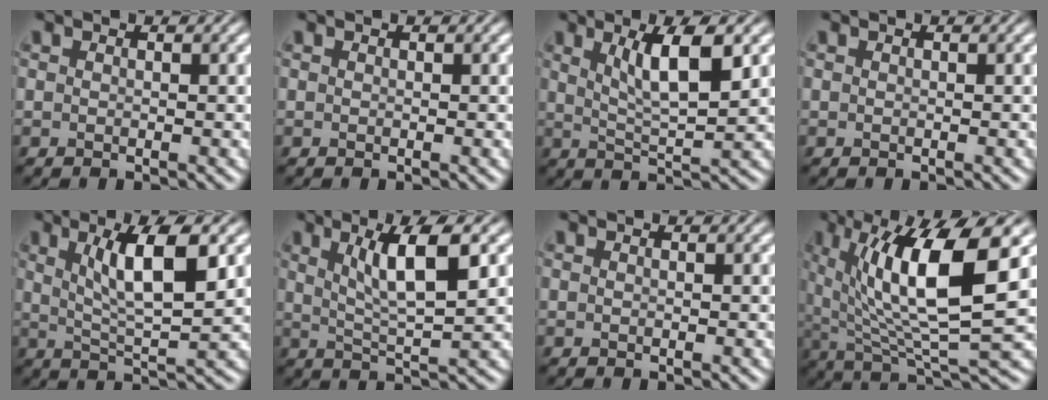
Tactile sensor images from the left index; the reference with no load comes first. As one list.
[{"total": 0.0}, {"total": 5.5, "force": [2.1, 1.3, 5.0], "torque": [-0.083, -0.004, 0.039]}, {"total": 0.0}, {"total": 7.0, "force": [2.3, 1.7, 6.4], "torque": [-0.101, -0.002, 0.043]}, {"total": 6.2, "force": [2.1, 1.3, 5.6], "torque": [-0.091, -0.002, 0.040]}, {"total": 0.0}, {"total": 11.9, "force": [3.3, 3.2, 10.9], "torque": [-0.182, -0.003, 0.069]}]